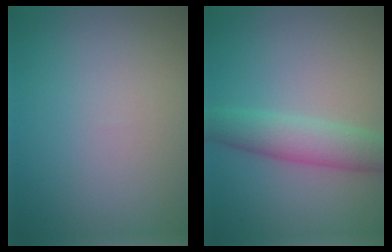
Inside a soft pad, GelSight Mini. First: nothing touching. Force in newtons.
{"total": 4.3, "press": 4.3, "slide": 0.1}